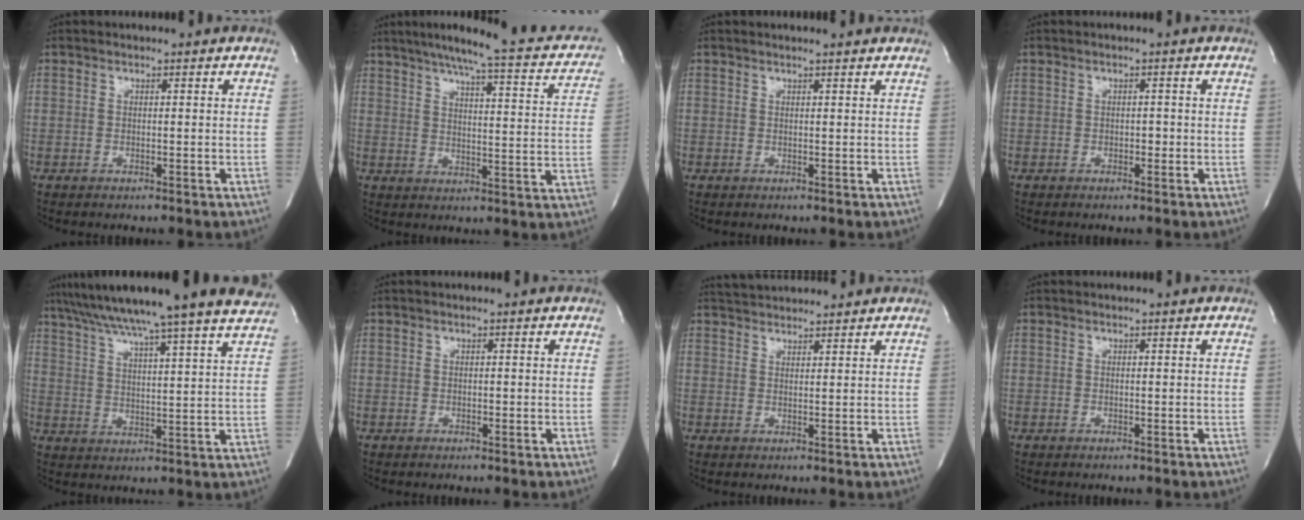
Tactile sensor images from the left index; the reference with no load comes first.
{"total": 22.5, "force": [18.5, 3.5, 12.2], "torque": [-0.168, 0.000, 0.219]}
{"total": 2.5, "force": [2.4, -0.1, 0.8], "torque": [-0.015, 0.008, 0.026]}
{"total": 0.9, "force": [-0.3, 0.6, 0.5], "torque": [-0.005, 0.003, -0.007]}
{"total": 24.9, "force": [21.7, -1.0, 12.3], "torque": [-0.212, -0.012, 0.296]}
{"total": 0.0}
{"total": 5.5, "force": [5.4, 0.6, 1.2], "torque": [-0.026, 0.035, 0.088]}
{"total": 0.0}